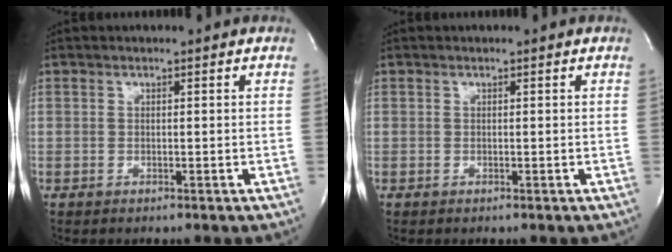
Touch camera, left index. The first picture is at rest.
{"total": 0.0}